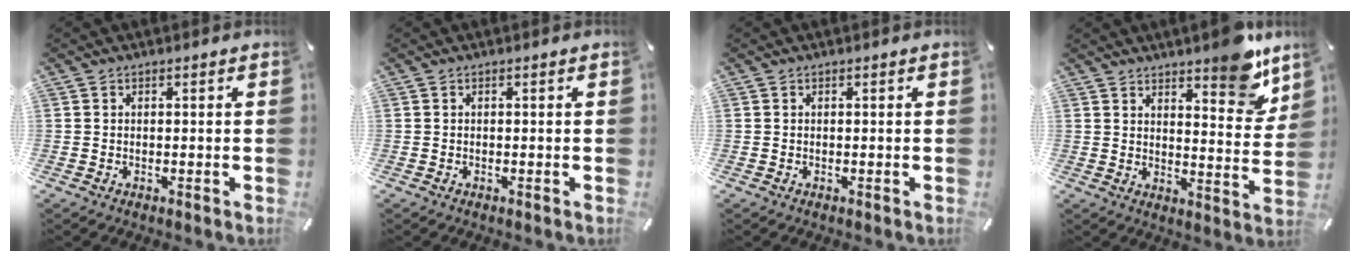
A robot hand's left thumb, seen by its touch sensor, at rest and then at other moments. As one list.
[{"total": 0.0}, {"total": 0.0}, {"total": 10.4, "force": [8.3, 3.4, 5.2], "torque": [-0.047, -0.070, 0.140]}]